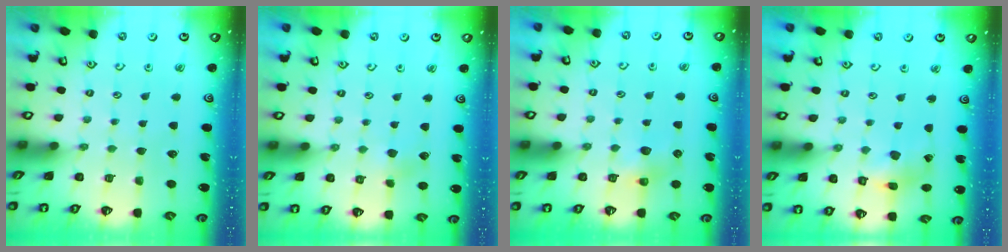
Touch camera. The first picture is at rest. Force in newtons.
{"total": 3.0, "press": 3.0, "slide": 0.1}
{"total": 6.3, "press": 6.3, "slide": 0.6}
{"total": 5.9, "press": 5.9, "slide": 0.5}